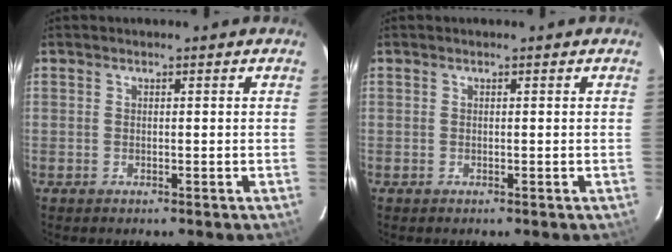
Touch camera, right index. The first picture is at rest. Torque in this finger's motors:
{"motor_torque": [-0.01, -0.01, 0.00, 0.01]}